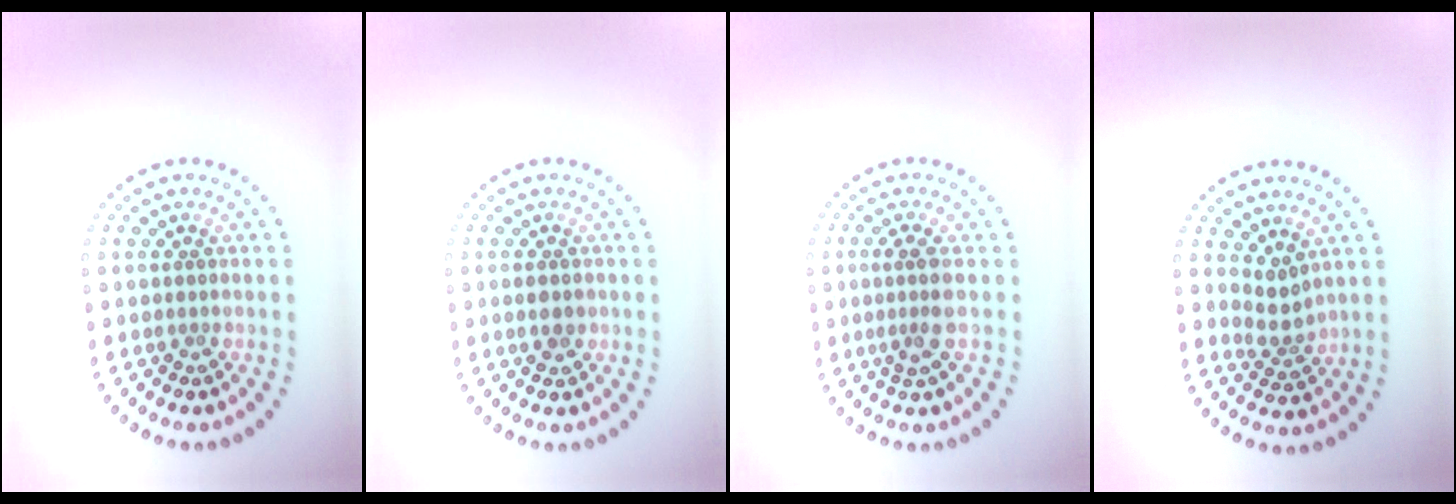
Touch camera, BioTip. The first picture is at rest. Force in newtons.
{"total": 1.4, "press": 1.4, "slide": 0.0}
{"total": 2.4, "press": 1.9, "slide": 1.4}
{"total": 2.1, "press": 1.5, "slide": 1.5}